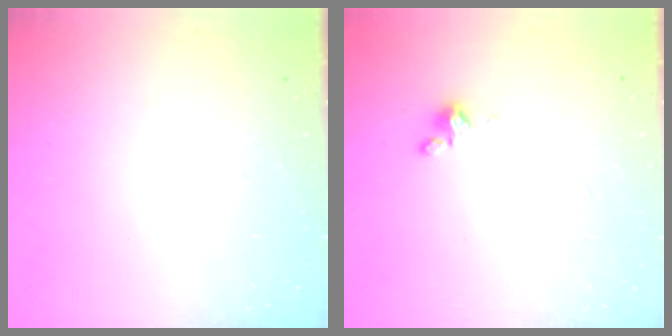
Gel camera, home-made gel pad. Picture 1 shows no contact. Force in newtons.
{"total": 1.8, "press": 1.7, "slide": 0.4}